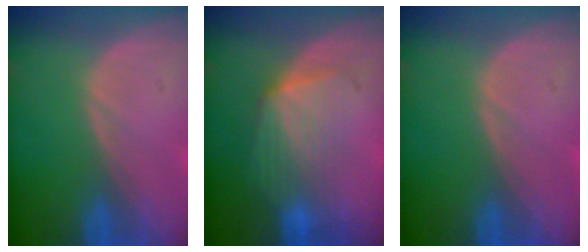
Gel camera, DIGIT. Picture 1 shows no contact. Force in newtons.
{"total": 7.1, "press": 6.6, "slide": 2.7}
{"total": 0.0}